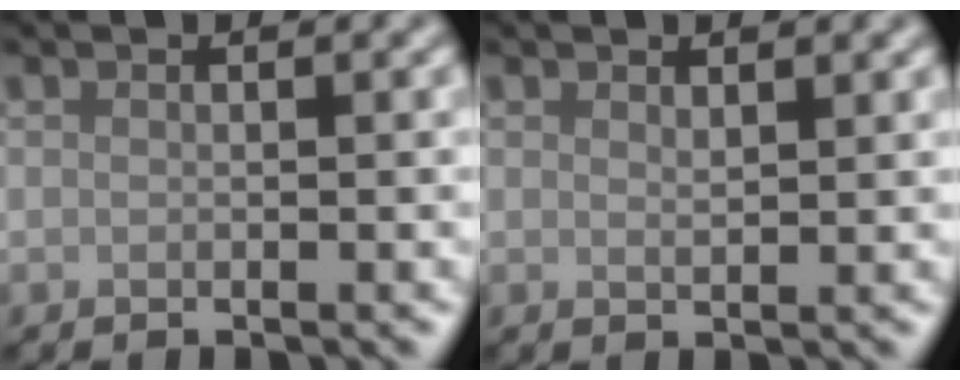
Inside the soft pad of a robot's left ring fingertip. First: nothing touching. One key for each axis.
{"total": 0.9, "fx": 0.8, "fy": 0.2, "fz": 0.4, "tx": -0.010, "ty": -0.002, "tz": 0.014}